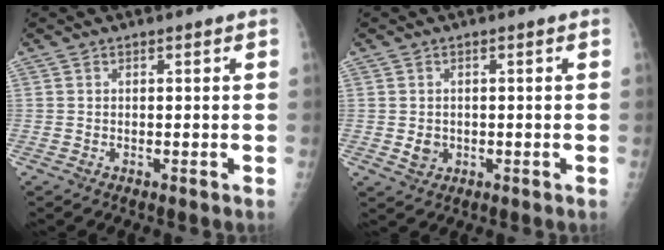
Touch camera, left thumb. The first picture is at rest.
{"total": 2.6, "force": [-0.3, 2.3, 1.2], "torque": [-0.010, 0.000, 0.003]}